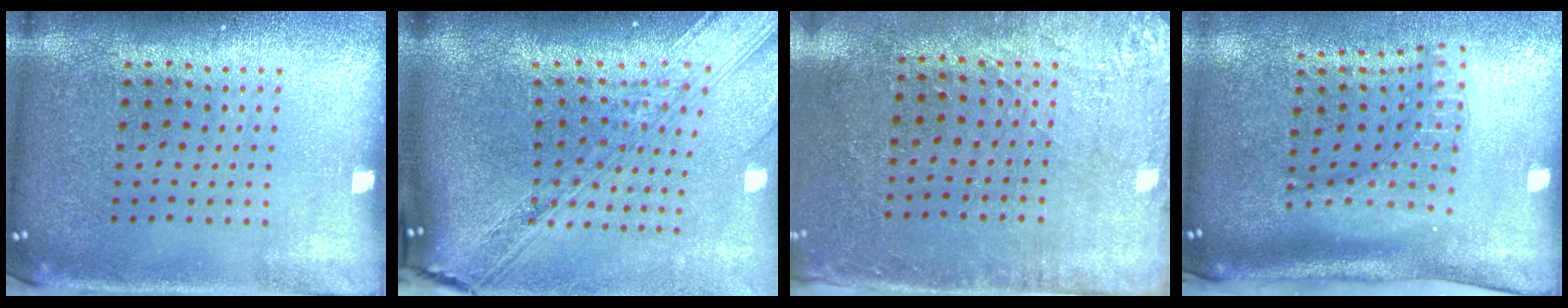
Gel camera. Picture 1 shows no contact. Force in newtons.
{"total": 4.1, "press": 2.9, "slide": 2.9}
{"total": 2.8, "press": 2.3, "slide": 1.6}
{"total": 2.1, "press": 1.4, "slide": 1.6}